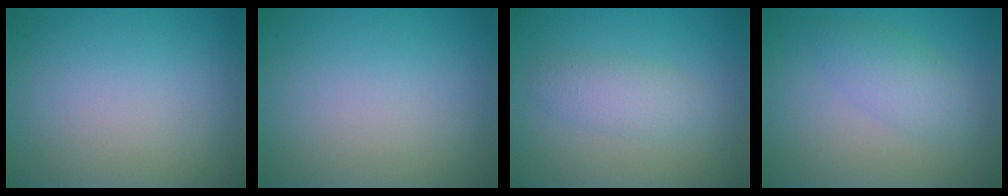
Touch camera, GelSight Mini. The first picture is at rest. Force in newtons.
{"total": 0.0}
{"total": 2.3, "press": 2.3, "slide": 0.1}
{"total": 2.7, "press": 2.7, "slide": 0.0}